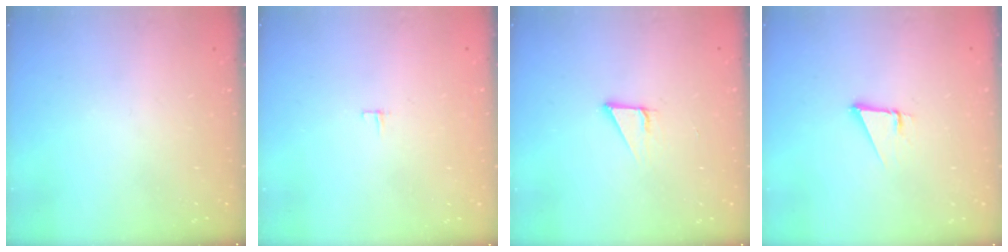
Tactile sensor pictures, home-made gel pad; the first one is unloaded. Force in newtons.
{"total": 3.2, "press": 3.2, "slide": 0.2}
{"total": 2.8, "press": 2.8, "slide": 0.1}
{"total": 2.3, "press": 2.3, "slide": 0.0}